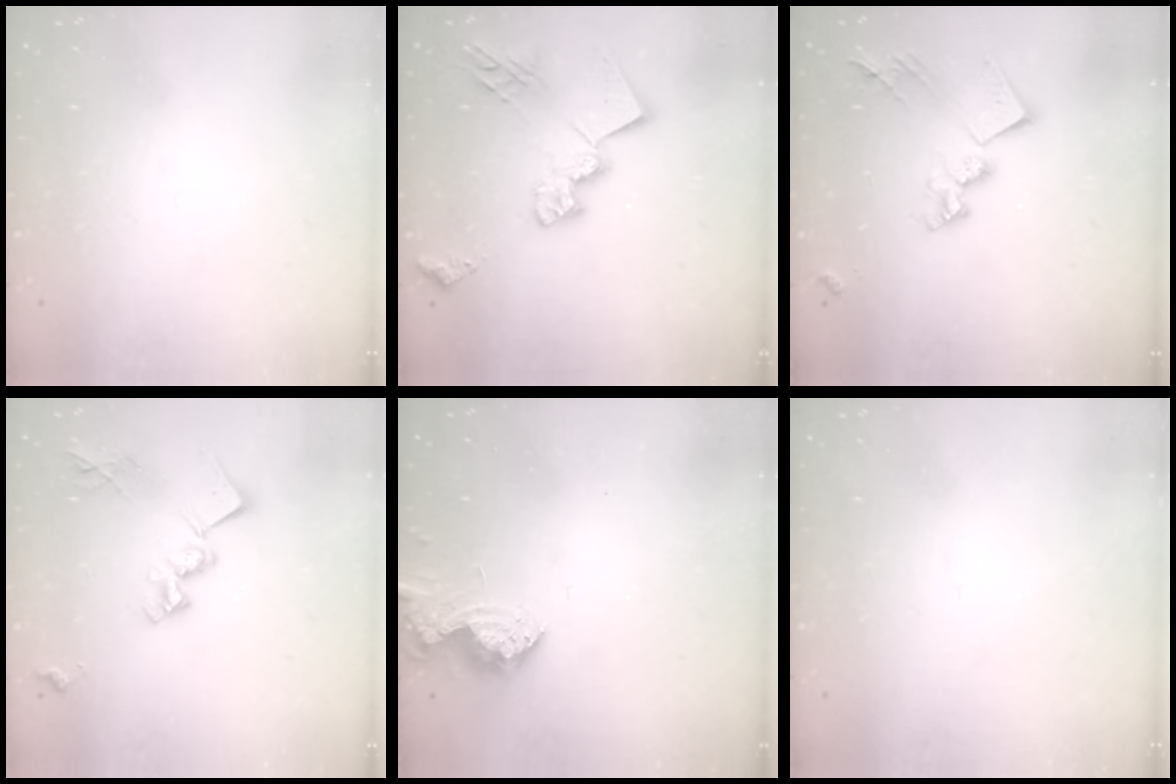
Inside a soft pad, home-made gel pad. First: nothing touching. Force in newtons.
{"total": 18.0, "press": 18.0, "slide": 1.2}
{"total": 15.6, "press": 15.6, "slide": 1.0}
{"total": 16.1, "press": 16.1, "slide": 1.0}
{"total": 8.3, "press": 8.3, "slide": 0.2}
{"total": 0.0}